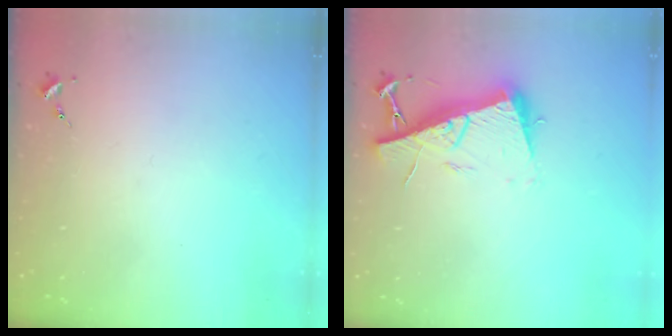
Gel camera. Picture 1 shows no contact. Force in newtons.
{"total": 12.9, "press": 12.8, "slide": 1.6}